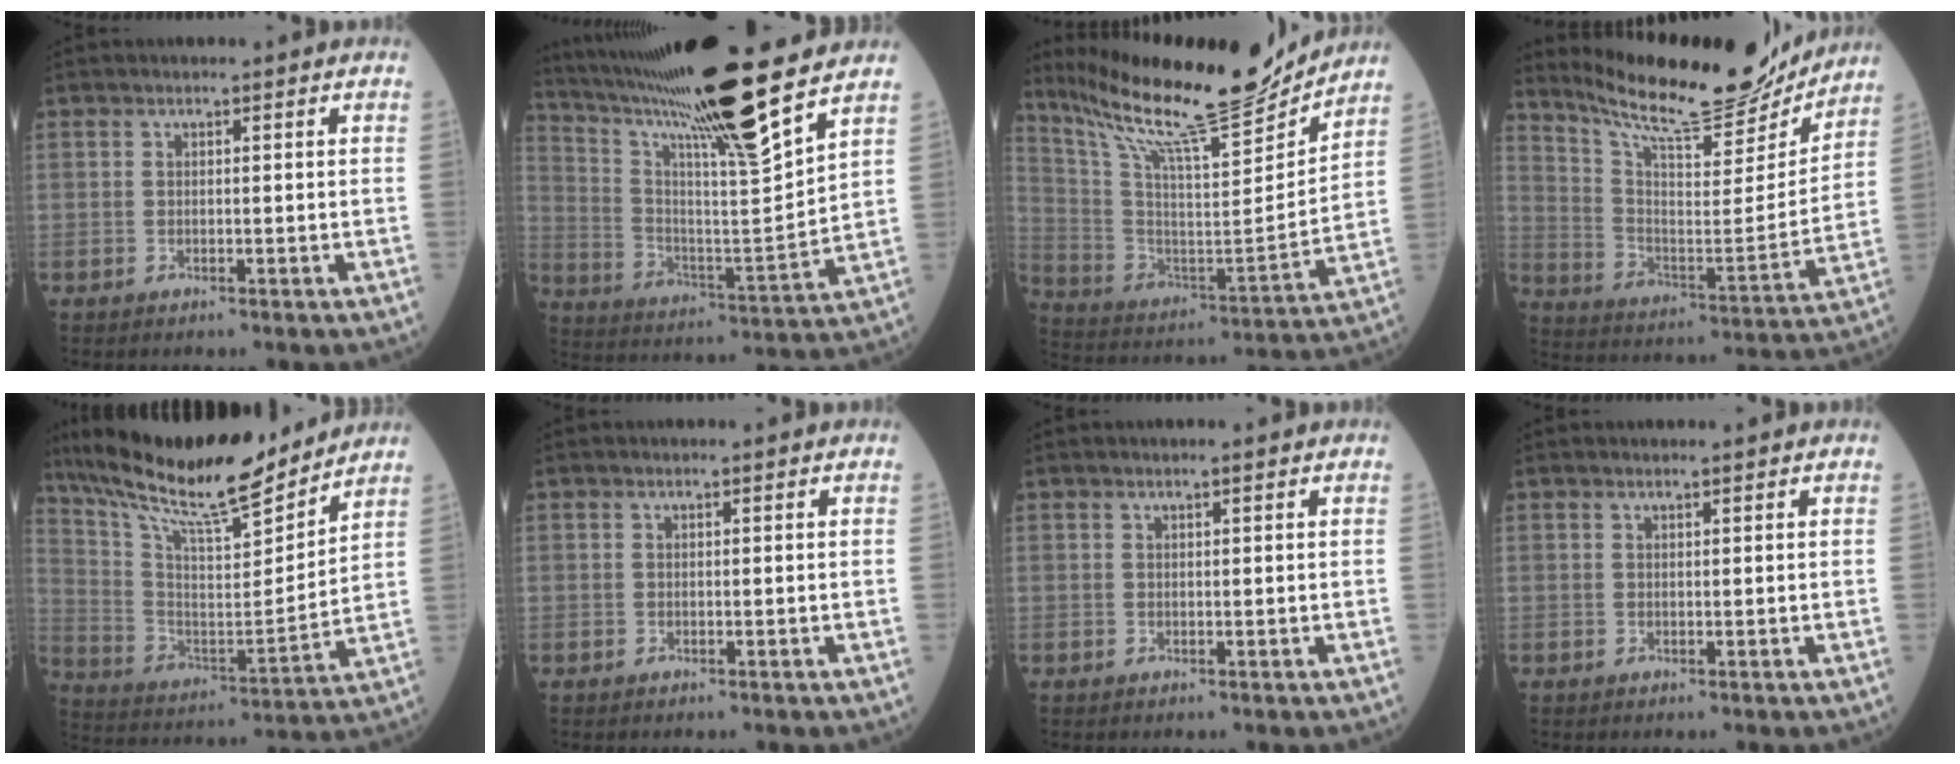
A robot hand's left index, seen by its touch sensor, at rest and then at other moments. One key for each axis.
{"total": 21.2, "fx": 16.8, "fy": -0.8, "fz": 12.9, "tx": -0.225, "ty": -0.012, "tz": 0.285}
{"total": 22.5, "fx": 19.9, "fy": 1.2, "fz": 10.3, "tx": -0.193, "ty": -0.034, "tz": 0.326}
{"total": 21.6, "fx": 19.7, "fy": 3.0, "fz": 8.4, "tx": -0.148, "ty": -0.031, "tz": 0.299}
{"total": 20.5, "fx": 17.8, "fy": 2.3, "fz": 9.9, "tx": -0.184, "ty": -0.005, "tz": 0.303}
{"total": 0.0}
{"total": 0.6, "fx": 0.4, "fy": 0.0, "fz": 0.4, "tx": -0.011, "ty": 0.001, "tz": 0.009}
{"total": 0.6, "fx": 0.5, "fy": 0.0, "fz": 0.3, "tx": -0.009, "ty": 0.000, "tz": 0.009}